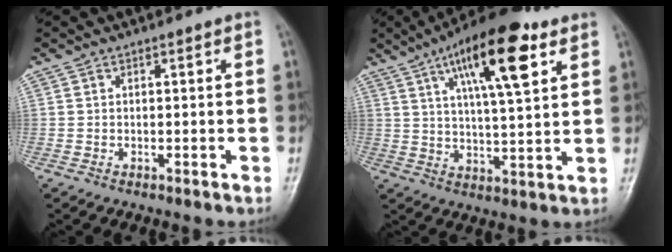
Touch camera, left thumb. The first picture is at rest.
{"total": 17.1, "force": [8.2, 5.0, 14.1], "torque": [-0.207, -0.021, 0.131]}